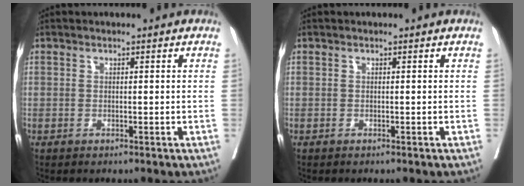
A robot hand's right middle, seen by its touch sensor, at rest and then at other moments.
{"total": 0.0}